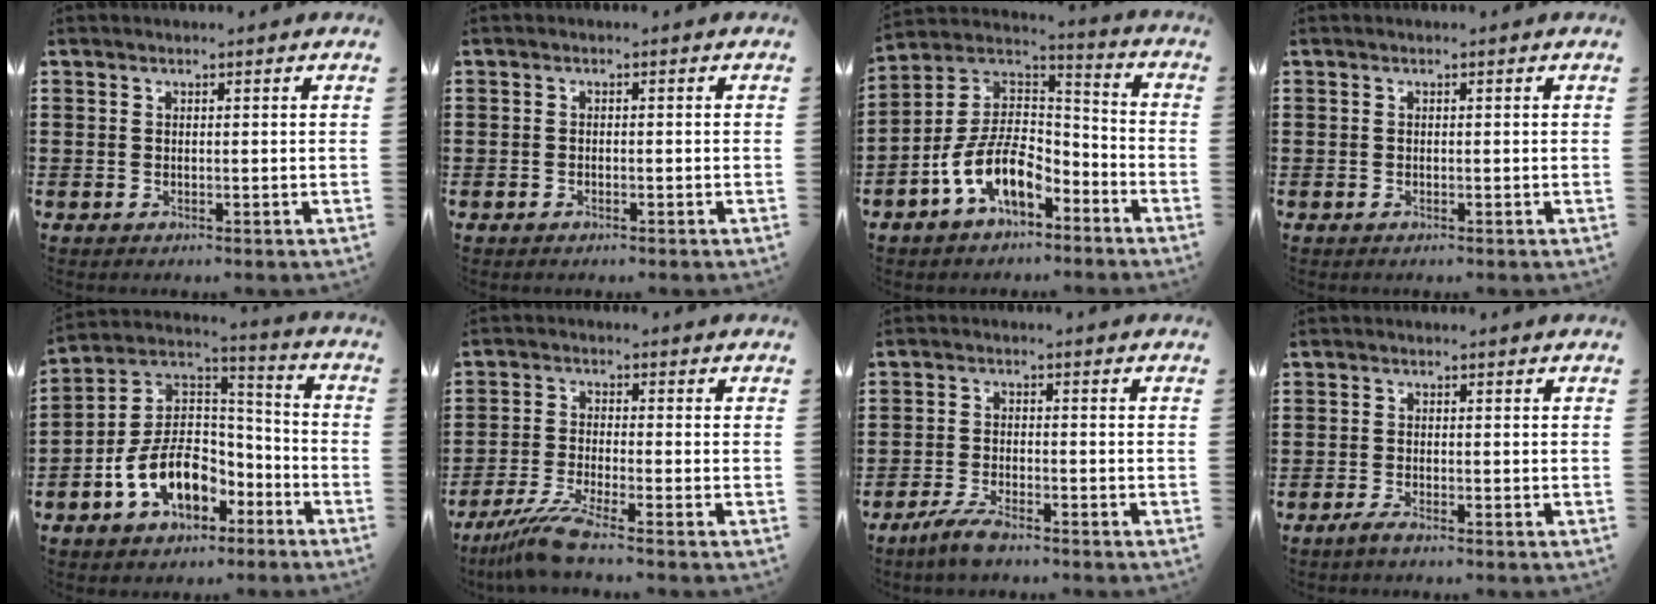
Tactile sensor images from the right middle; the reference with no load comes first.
{"total": 0.9, "force": [-0.7, 0.3, 0.3], "torque": [-0.008, -0.002, -0.015]}
{"total": 10.7, "force": [-6.4, 5.0, 6.9], "torque": [-0.167, 0.001, -0.132]}
{"total": 0.0}
{"total": 11.0, "force": [-5.6, 6.7, 6.6], "torque": [-0.159, 0.012, -0.110]}
{"total": 6.5, "force": [-5.0, 0.3, 4.2], "torque": [-0.101, -0.019, -0.099]}
{"total": 3.9, "force": [-3.2, 0.8, 2.1], "torque": [-0.056, -0.003, -0.067]}
{"total": 1.6, "force": [-1.2, 0.3, 1.0], "torque": [-0.026, -0.003, -0.027]}